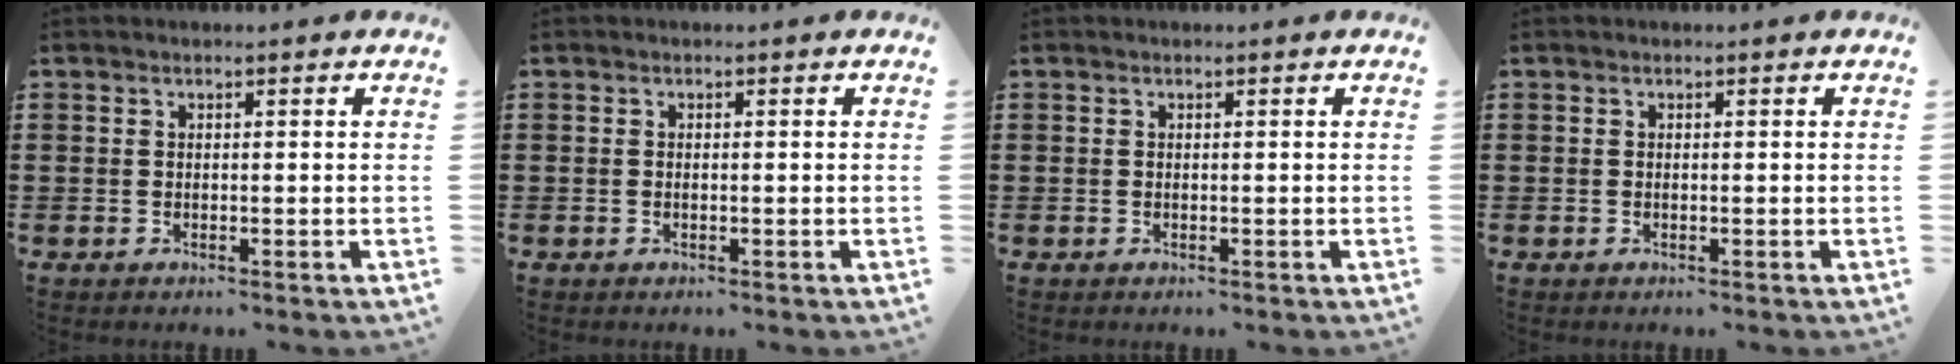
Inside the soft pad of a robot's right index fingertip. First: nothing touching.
{"total": 0.0}
{"total": 0.0}
{"total": 0.0}